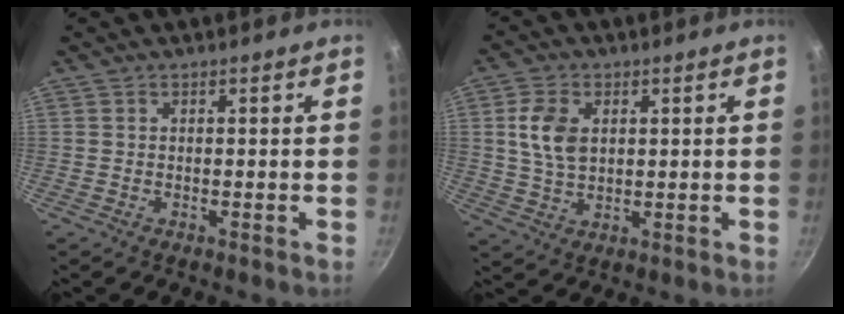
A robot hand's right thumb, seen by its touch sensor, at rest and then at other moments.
{"total": 7.5, "force": [1.6, 5.0, 5.4], "torque": [-0.093, -0.003, 0.033]}